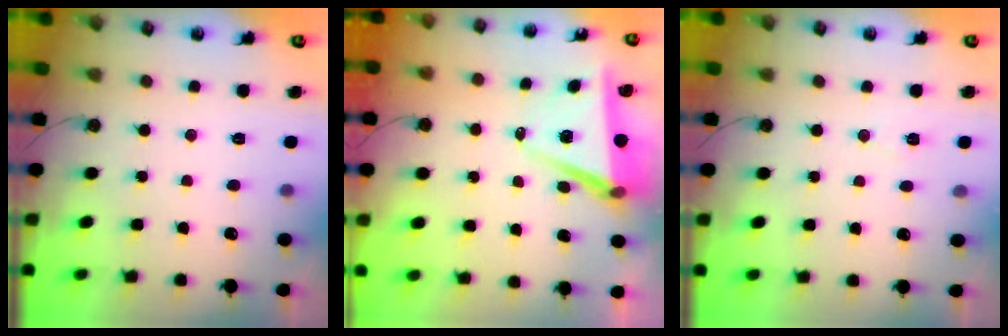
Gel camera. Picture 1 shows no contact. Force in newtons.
{"total": 6.6, "press": 4.9, "slide": 4.3}
{"total": 5.9, "press": 4.0, "slide": 4.4}